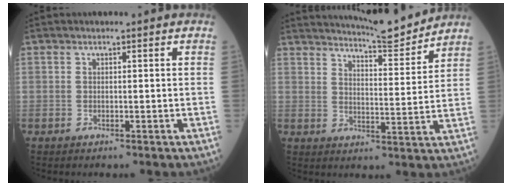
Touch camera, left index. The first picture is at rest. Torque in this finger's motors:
{"motor_torque": [0.59, -0.67, 0.04, 0.06]}